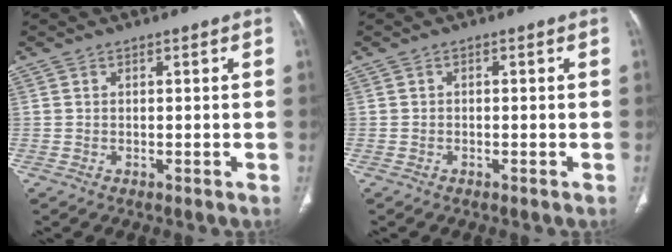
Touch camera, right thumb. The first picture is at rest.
{"total": 0.0}